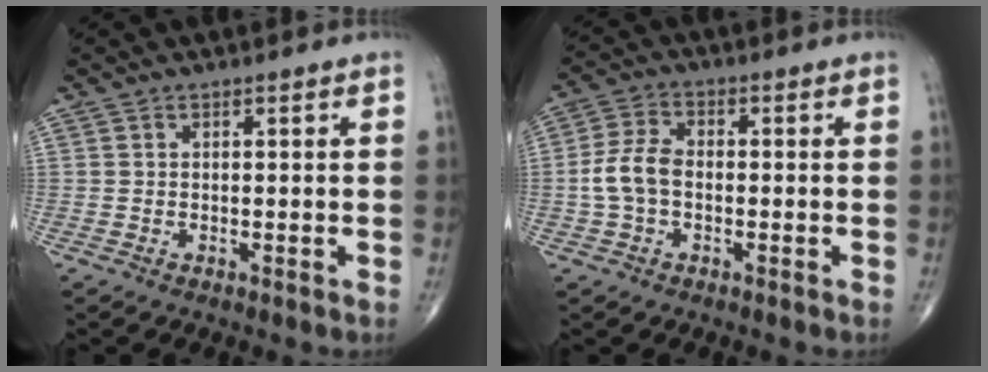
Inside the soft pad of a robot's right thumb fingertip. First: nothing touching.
{"total": 6.6, "force": [-0.9, 4.1, 5.0], "torque": [-0.109, 0.022, -0.023]}